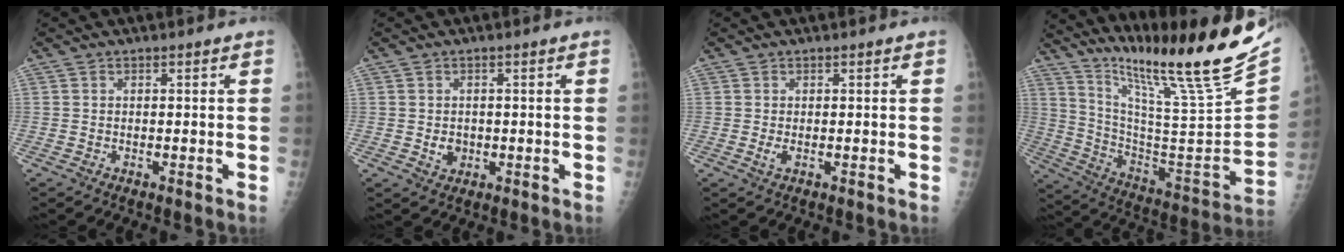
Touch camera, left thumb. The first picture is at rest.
{"total": 2.5, "force": [-0.1, 2.1, 1.3], "torque": [-0.010, -0.001, 0.006]}
{"total": 2.0, "force": [0.5, 0.9, 1.7], "torque": [-0.028, -0.001, 0.010]}
{"total": 27.6, "force": [22.5, 0.4, 16.0], "torque": [-0.236, -0.149, 0.359]}